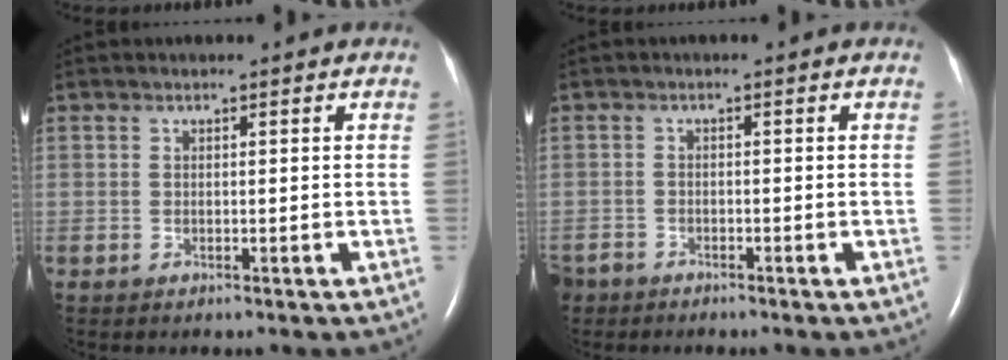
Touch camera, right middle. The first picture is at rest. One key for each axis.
{"total": 3.0, "fx": -2.6, "fy": 1.5, "fz": 0.2, "tx": -0.007, "ty": -0.001, "tz": -0.049}